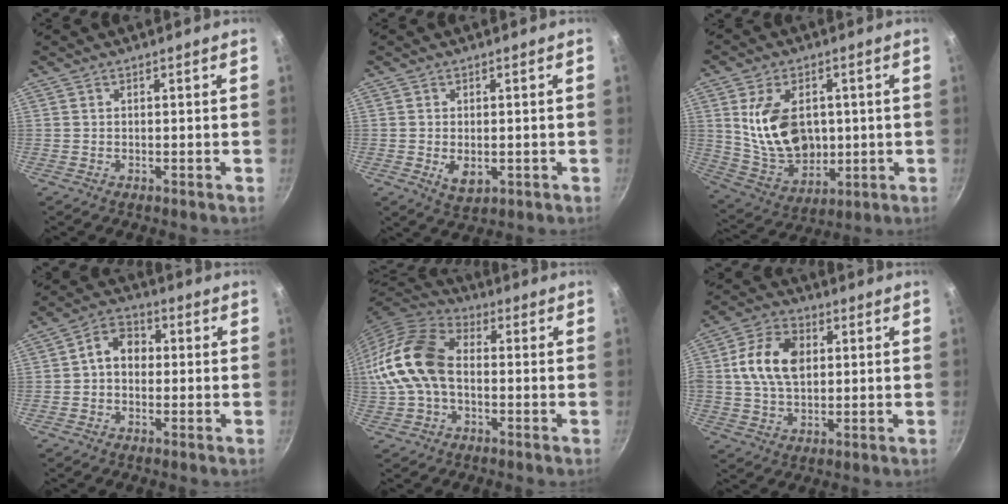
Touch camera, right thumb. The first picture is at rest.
{"total": 4.3, "force": [-0.7, 2.7, 3.3], "torque": [-0.049, -0.008, -0.003]}
{"total": 16.0, "force": [2.0, 11.0, 11.4], "torque": [-0.174, -0.019, 0.054]}
{"total": 6.9, "force": [0.3, 5.4, 4.4], "torque": [-0.040, 0.018, -0.011]}
{"total": 16.2, "force": [-0.6, 10.9, 11.9], "torque": [-0.235, 0.041, -0.025]}
{"total": 12.4, "force": [2.0, 8.3, 9.0], "torque": [-0.149, 0.009, 0.026]}